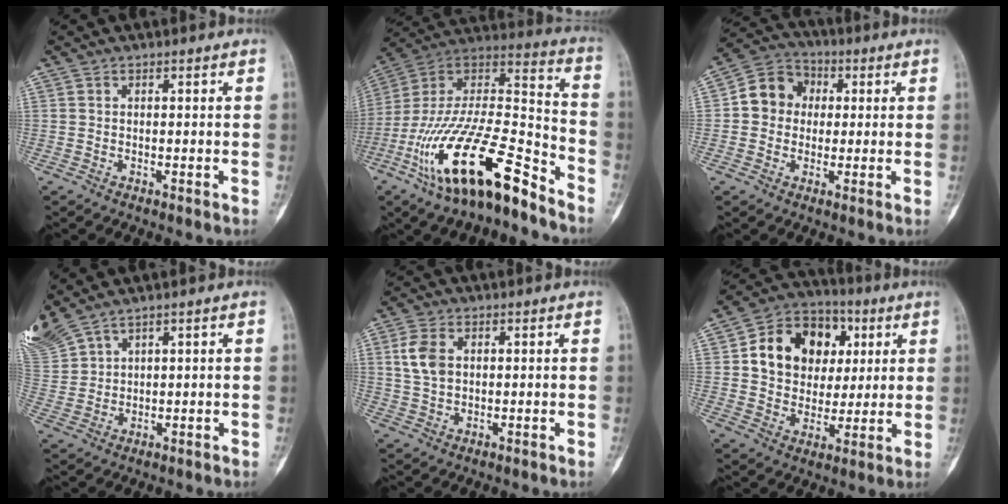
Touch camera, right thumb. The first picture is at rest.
{"total": 25.5, "force": [-15.6, 8.1, 18.5], "torque": [-0.366, 0.069, -0.278]}
{"total": 8.9, "force": [0.8, 7.9, 4.1], "torque": [-0.040, 0.020, -0.001]}
{"total": 9.6, "force": [7.4, 3.6, 4.8], "torque": [-0.132, -0.012, 0.169]}
{"total": 6.2, "force": [1.4, 4.2, 4.4], "torque": [-0.087, 0.001, 0.031]}
{"total": 16.6, "force": [4.0, 13.4, 9.0], "torque": [-0.108, 0.007, 0.067]}